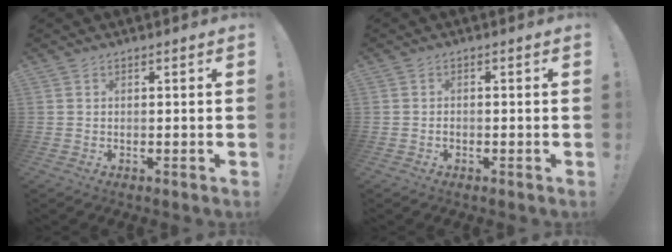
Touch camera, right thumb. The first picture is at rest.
{"total": 0.7, "force": [-0.6, 0.2, 0.3], "torque": [-0.007, 0.003, -0.010]}